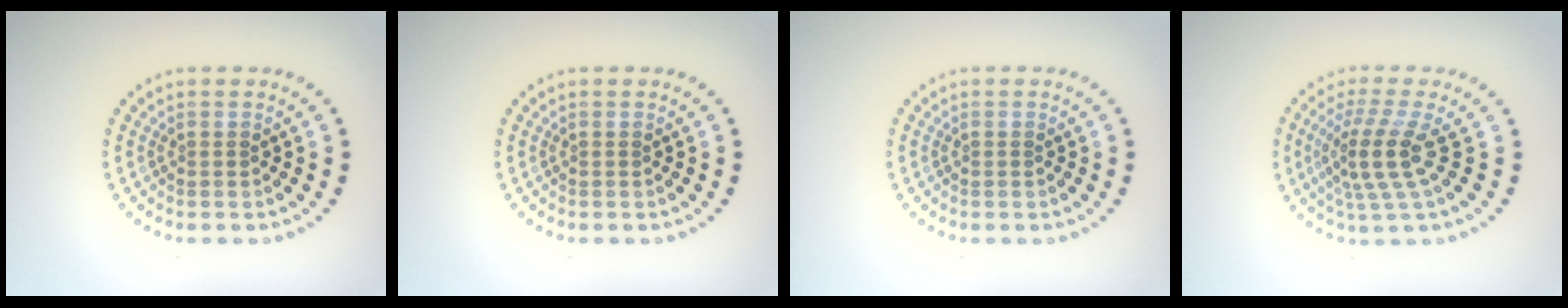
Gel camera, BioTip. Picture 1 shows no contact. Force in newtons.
{"total": 0.0}
{"total": 0.0}
{"total": 4.1, "press": 2.9, "slide": 2.9}